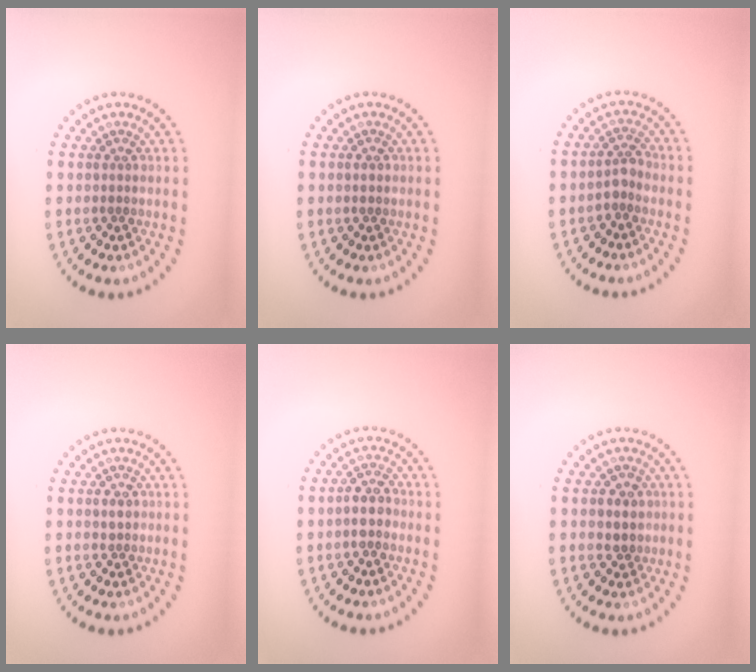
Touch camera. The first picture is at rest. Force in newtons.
{"total": 1.0, "press": 1.0, "slide": 0.0}
{"total": 1.7, "press": 1.4, "slide": 1.0}
{"total": 0.6, "press": 0.6, "slide": 0.1}
{"total": 2.1, "press": 2.0, "slide": 0.8}
{"total": 1.9, "press": 1.8, "slide": 0.4}